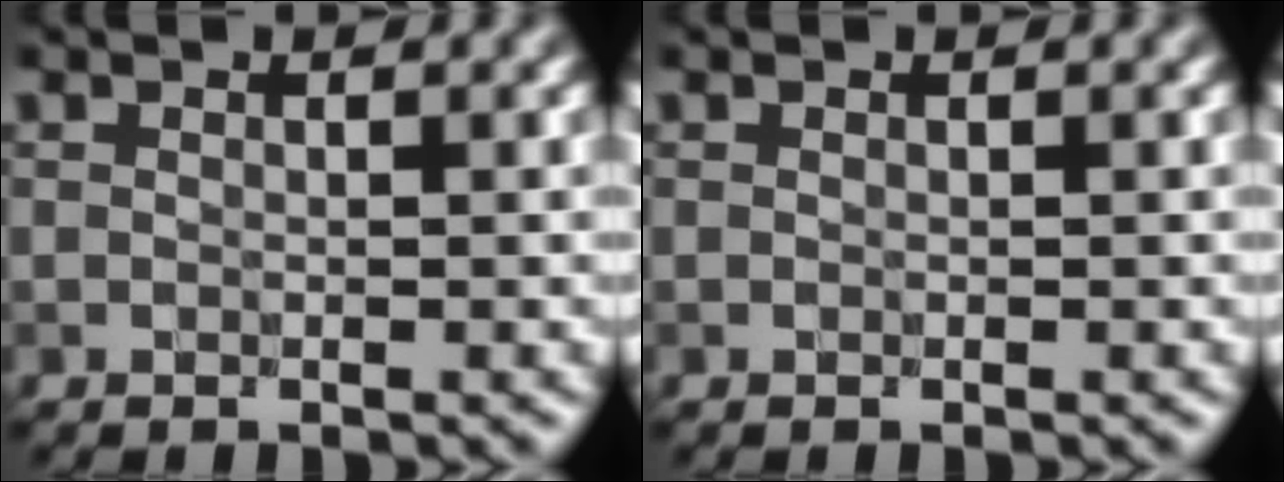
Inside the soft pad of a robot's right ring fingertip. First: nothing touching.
{"total": 0.0}